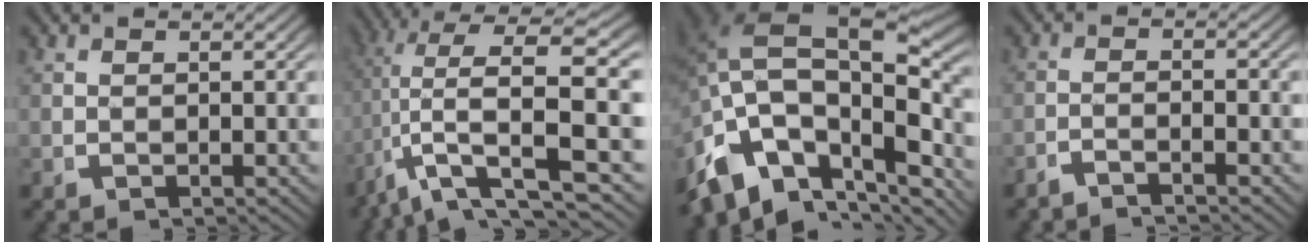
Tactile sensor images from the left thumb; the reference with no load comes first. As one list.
[{"total": 10.0, "force": [0.4, 4.1, 9.1], "torque": [-0.163, -0.010, 0.024]}, {"total": 16.6, "force": [-0.8, 10.2, 13.1], "torque": [-0.270, -0.038, 0.008]}, {"total": 2.0, "force": [-1.8, 0.0, 1.0], "torque": [-0.016, 0.002, -0.038]}]